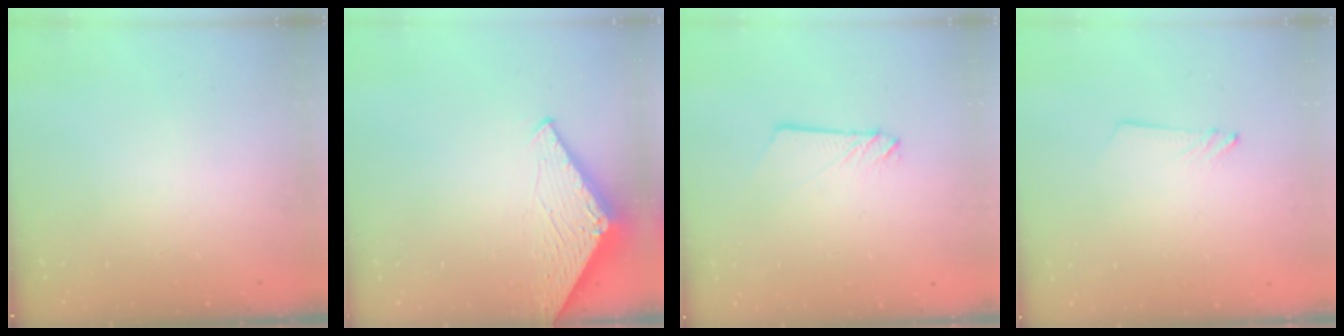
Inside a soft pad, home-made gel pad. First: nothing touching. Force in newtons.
{"total": 2.9, "press": 2.9, "slide": 0.2}
{"total": 2.1, "press": 2.1, "slide": 0.1}
{"total": 1.5, "press": 1.5, "slide": 0.1}